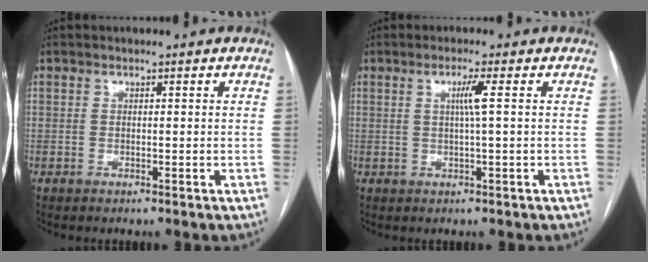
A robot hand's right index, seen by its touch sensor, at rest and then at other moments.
{"total": 2.7, "force": [0.5, -0.7, 2.6], "torque": [-0.050, 0.000, 0.010]}